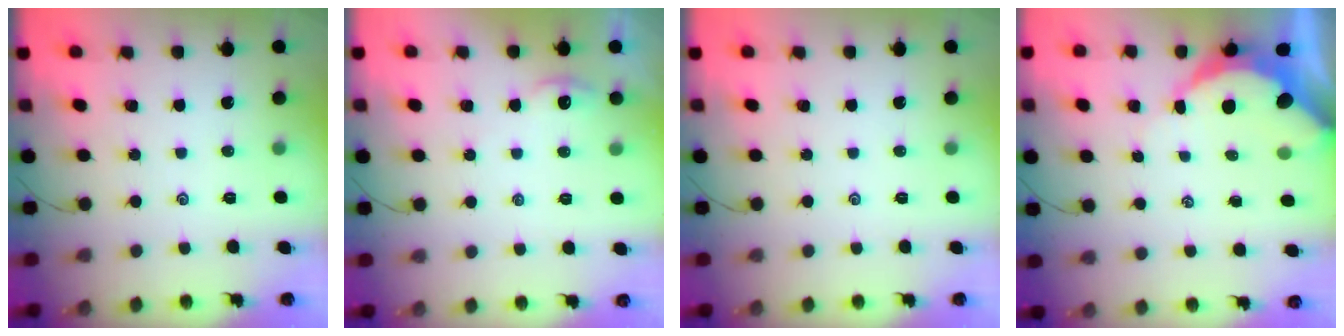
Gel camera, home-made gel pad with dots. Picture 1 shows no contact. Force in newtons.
{"total": 2.5, "press": 2.5, "slide": 0.3}
{"total": 0.0}
{"total": 7.2, "press": 7.1, "slide": 1.0}